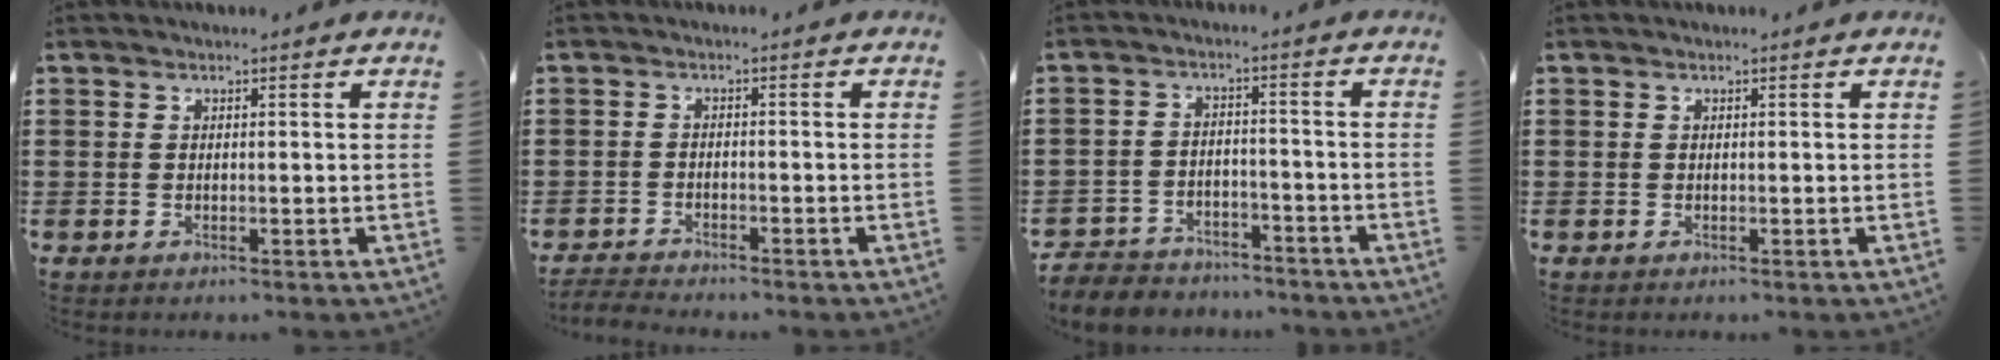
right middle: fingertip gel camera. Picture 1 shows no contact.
{"total": 2.4, "force": [-2.4, 0.1, 0.2], "torque": [-0.016, -0.004, -0.054]}
{"total": 4.8, "force": [-4.6, 1.0, 0.0], "torque": [-0.010, 0.007, -0.098]}
{"total": 0.0}